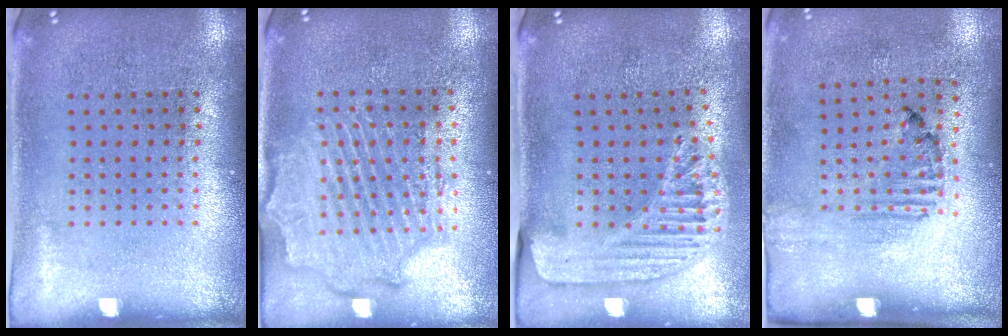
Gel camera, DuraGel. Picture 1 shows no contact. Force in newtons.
{"total": 2.2, "press": 2.1, "slide": 0.5}
{"total": 1.5, "press": 1.5, "slide": 0.2}
{"total": 1.6, "press": 1.1, "slide": 1.2}